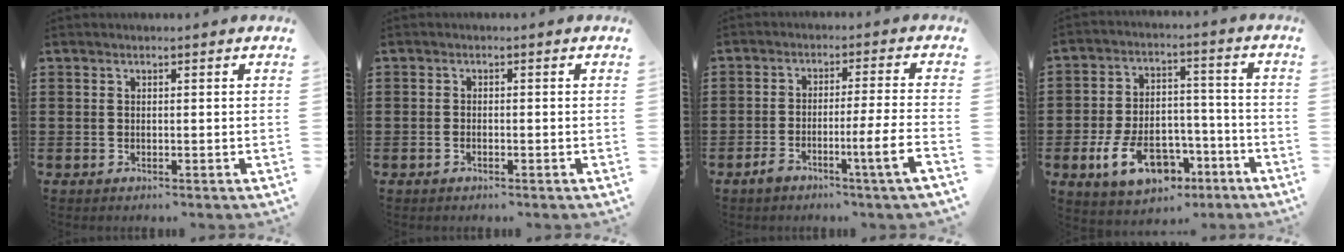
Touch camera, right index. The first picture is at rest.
{"total": 0.7, "force": [-0.6, 0.3, 0.4], "torque": [-0.010, -0.003, -0.010]}
{"total": 6.2, "force": [-3.1, -0.5, 5.3], "torque": [-0.087, -0.007, -0.056]}
{"total": 10.9, "force": [-5.3, 6.5, 6.9], "torque": [-0.137, 0.016, -0.096]}